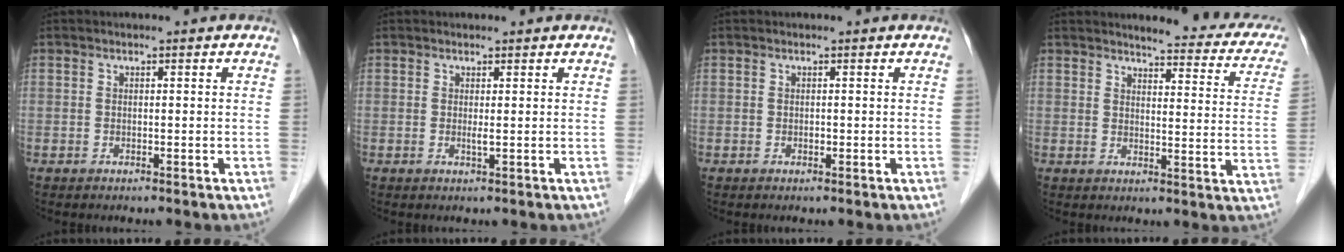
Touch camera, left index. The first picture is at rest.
{"total": 1.3, "force": [0.7, 0.5, 1.1], "torque": [-0.021, -0.002, 0.012]}
{"total": 0.6, "force": [0.1, 0.5, 0.2], "torque": [0.006, -0.002, 0.000]}
{"total": 15.5, "force": [13.9, 3.0, 6.1], "torque": [-0.041, -0.045, 0.133]}